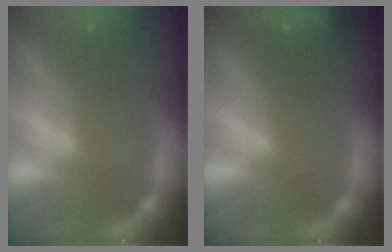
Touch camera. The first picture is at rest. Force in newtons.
{"total": 3.0}